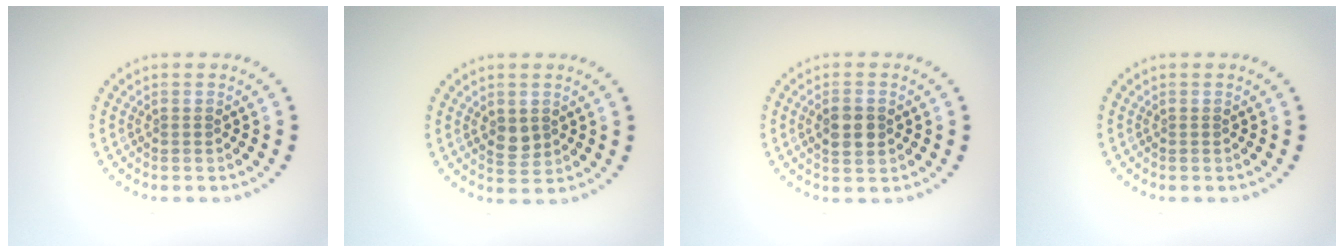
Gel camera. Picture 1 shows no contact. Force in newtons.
{"total": 1.8, "press": 1.7, "slide": 0.3}
{"total": 2.6, "press": 2.6, "slide": 0.2}
{"total": 0.0}